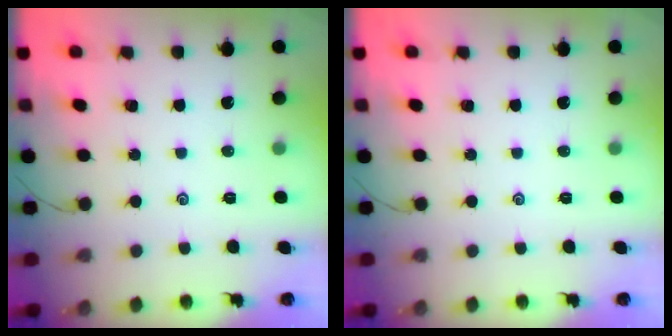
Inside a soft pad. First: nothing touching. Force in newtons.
{"total": 0.0}